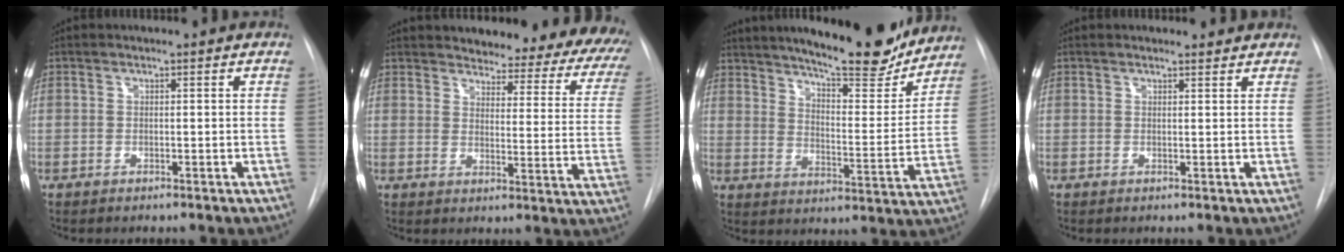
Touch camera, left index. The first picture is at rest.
{"total": 22.9, "force": [20.6, 5.7, 8.3], "torque": [-0.100, -0.079, 0.222]}
{"total": 19.8, "force": [17.3, 3.1, 9.1], "torque": [-0.135, -0.033, 0.234]}
{"total": 2.2, "force": [2.1, 0.5, 0.1], "torque": [-0.008, 0.002, 0.021]}